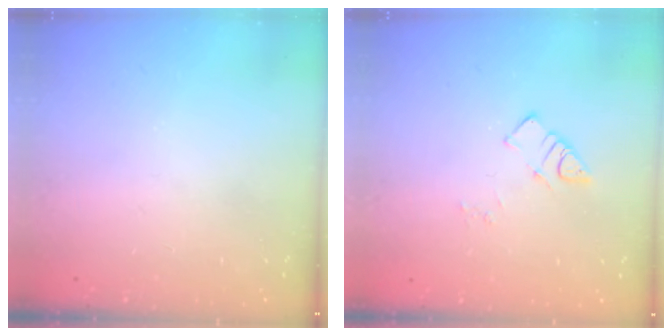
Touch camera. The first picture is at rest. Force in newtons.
{"total": 5.3, "press": 5.2, "slide": 0.5}